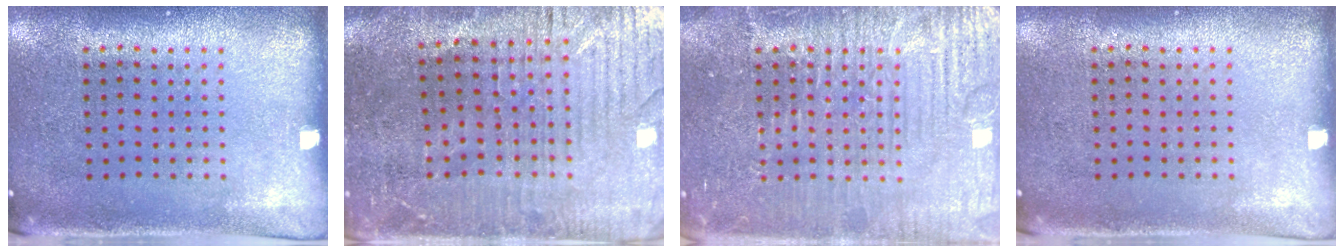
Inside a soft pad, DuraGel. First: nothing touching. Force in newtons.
{"total": 3.2, "press": 3.2, "slide": 0.5}
{"total": 7.0, "press": 6.9, "slide": 0.9}
{"total": 0.0}